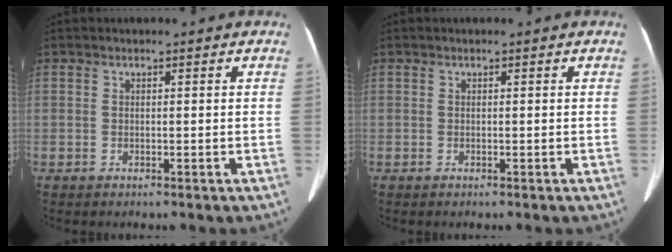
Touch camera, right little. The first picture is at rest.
{"total": 0.0}